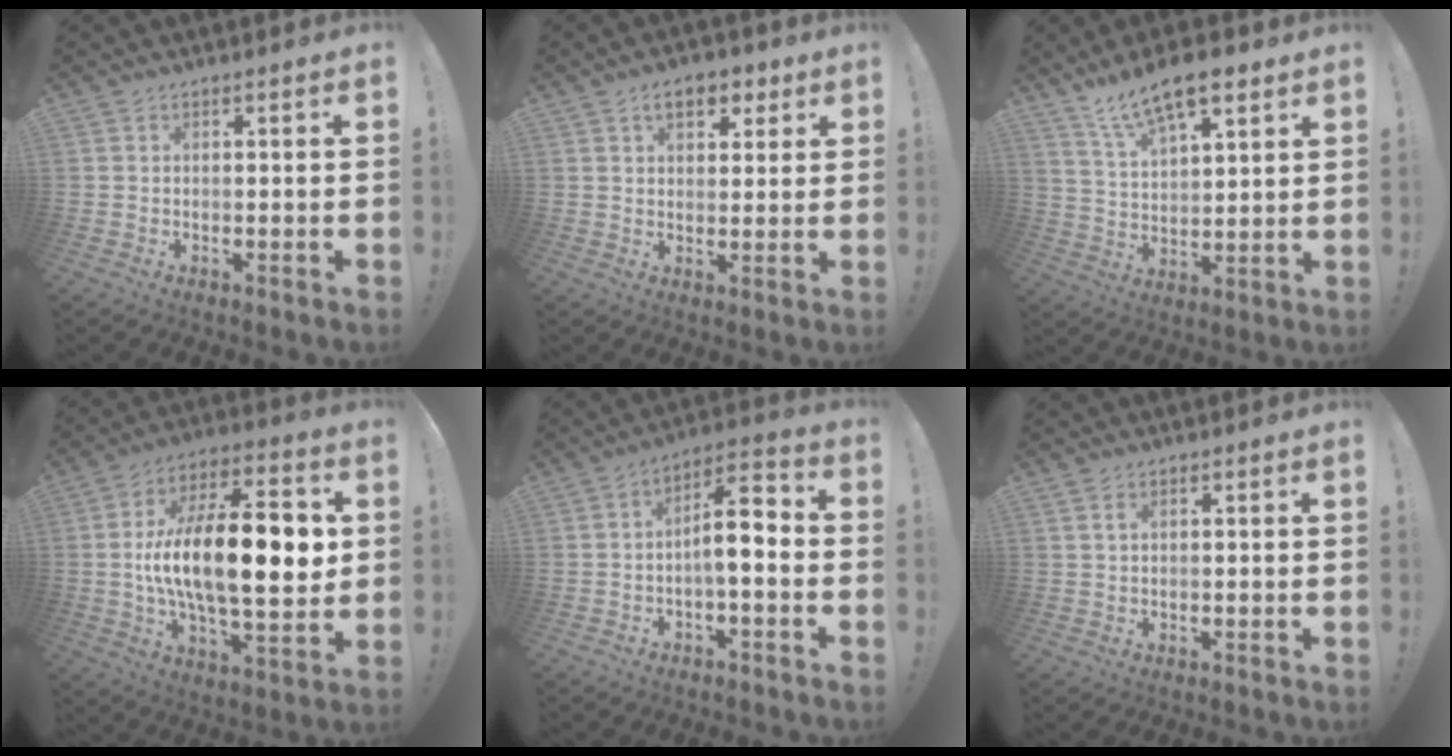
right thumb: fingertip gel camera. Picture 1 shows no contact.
{"total": 7.6, "force": [3.9, 4.6, 4.5], "torque": [-0.060, -0.003, 0.068]}
{"total": 12.6, "force": [8.8, 4.8, 7.7], "torque": [-0.141, -0.038, 0.158]}
{"total": 23.7, "force": [0.9, 9.9, 21.5], "torque": [-0.365, -0.001, 0.010]}
{"total": 9.1, "force": [-1.7, 3.0, 8.4], "torque": [-0.128, 0.006, -0.031]}
{"total": 1.4, "force": [0.7, 0.4, 1.2], "torque": [-0.024, 0.001, 0.012]}